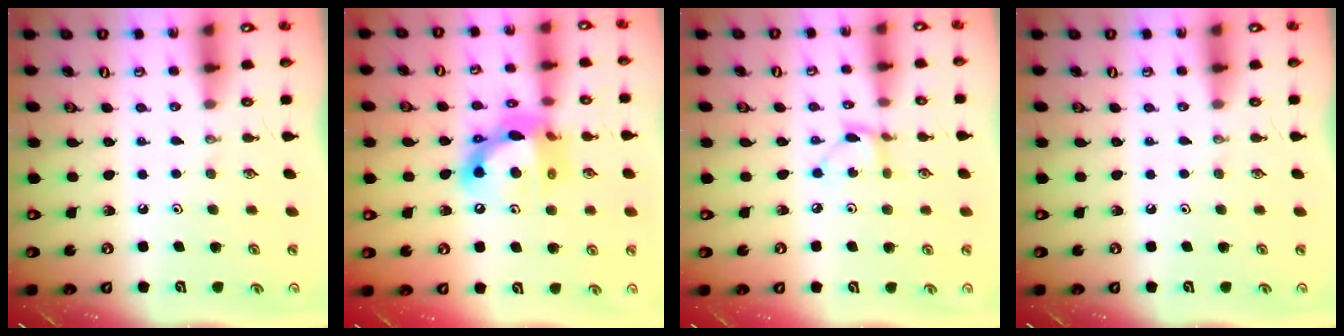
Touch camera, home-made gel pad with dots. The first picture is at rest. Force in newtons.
{"total": 14.9, "press": 14.8, "slide": 1.3}
{"total": 2.8, "press": 2.8, "slide": 0.1}
{"total": 0.0}